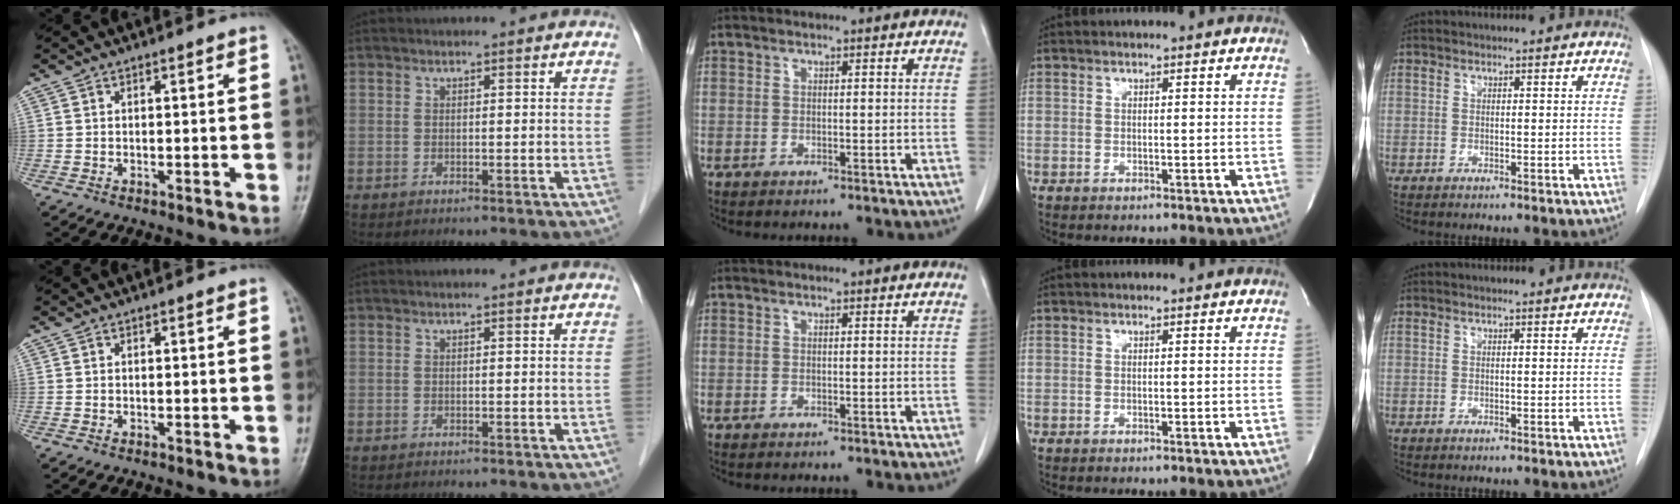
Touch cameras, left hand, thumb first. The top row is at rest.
{}